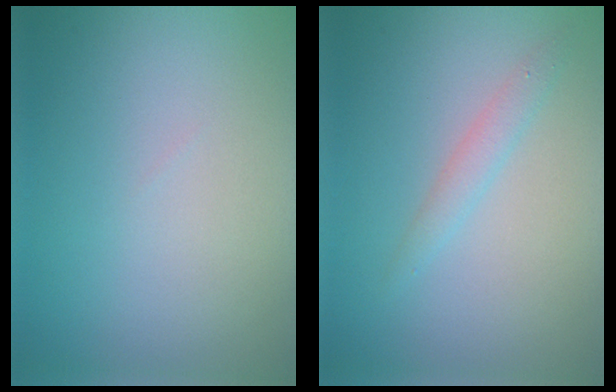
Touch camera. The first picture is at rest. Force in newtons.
{"total": 1.4, "press": 1.4, "slide": 0.1}